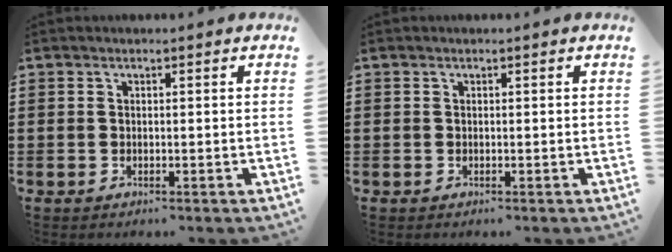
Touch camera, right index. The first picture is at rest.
{"total": 0.0}